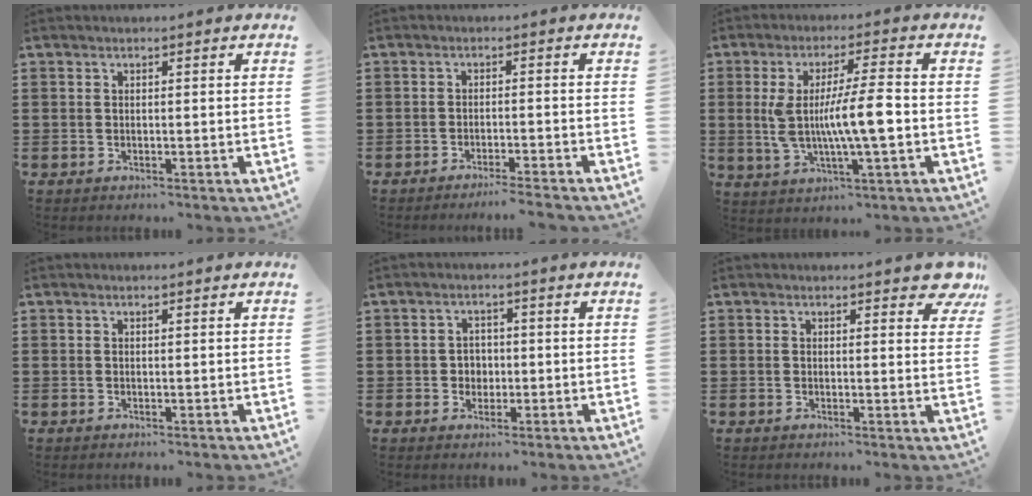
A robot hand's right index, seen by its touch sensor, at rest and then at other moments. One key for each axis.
{"total": 2.3, "fx": -2.1, "fy": -0.4, "fz": 0.7, "tx": -0.012, "ty": -0.001, "tz": -0.043}
{"total": 9.6, "fx": -0.8, "fy": 1.4, "fz": 9.5, "tx": -0.185, "ty": -0.007, "tz": -0.022}
{"total": 0.0}
{"total": 2.3, "fx": -0.3, "fy": 2.2, "fz": 0.7, "tx": -0.021, "ty": 0.006, "tz": -0.009}
{"total": 2.7, "fx": 2.2, "fy": 1.0, "fz": 1.2, "tx": -0.007, "ty": -0.002, "tz": 0.036}